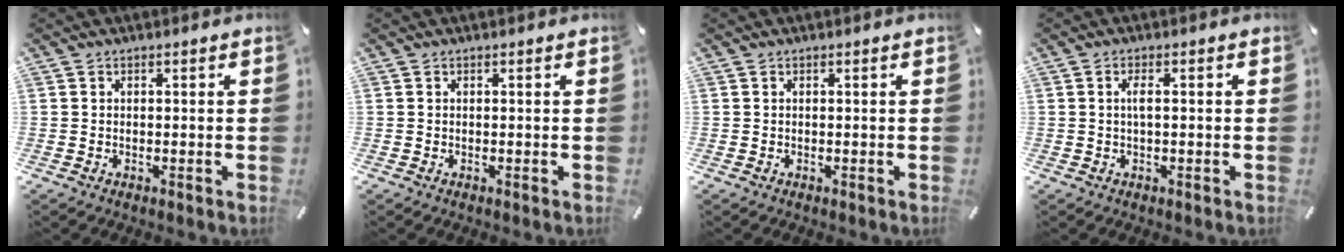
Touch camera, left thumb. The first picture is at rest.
{"total": 0.0}
{"total": 0.0}
{"total": 2.6, "force": [0.1, 0.7, 2.5], "torque": [-0.048, 0.003, 0.000]}